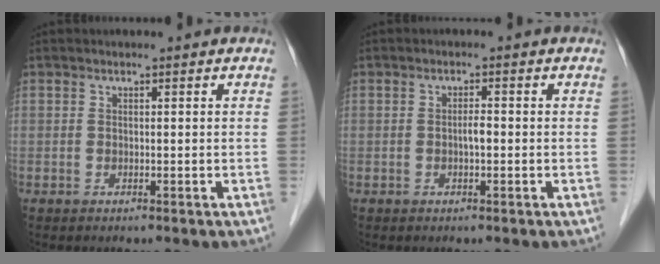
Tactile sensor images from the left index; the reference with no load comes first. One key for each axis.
{"total": 1.5, "fx": -0.3, "fy": 0.3, "fz": 1.4, "tx": -0.025, "ty": 0.002, "tz": -0.007}